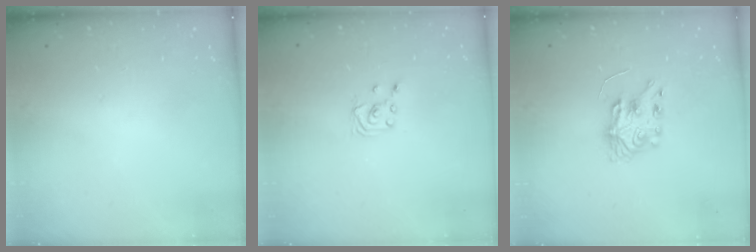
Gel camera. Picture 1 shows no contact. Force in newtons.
{"total": 2.0, "press": 2.0, "slide": 0.2}
{"total": 7.5, "press": 7.5, "slide": 0.3}